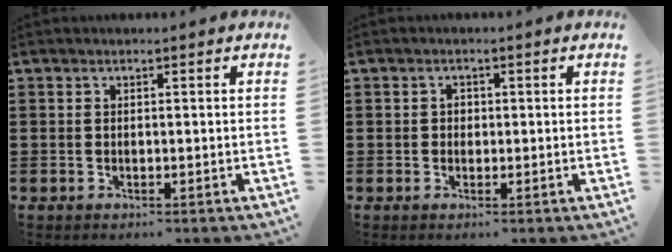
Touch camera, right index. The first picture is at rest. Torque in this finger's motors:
{"motor_torque": [-0.07, 0.16, 0.11, 0.02]}